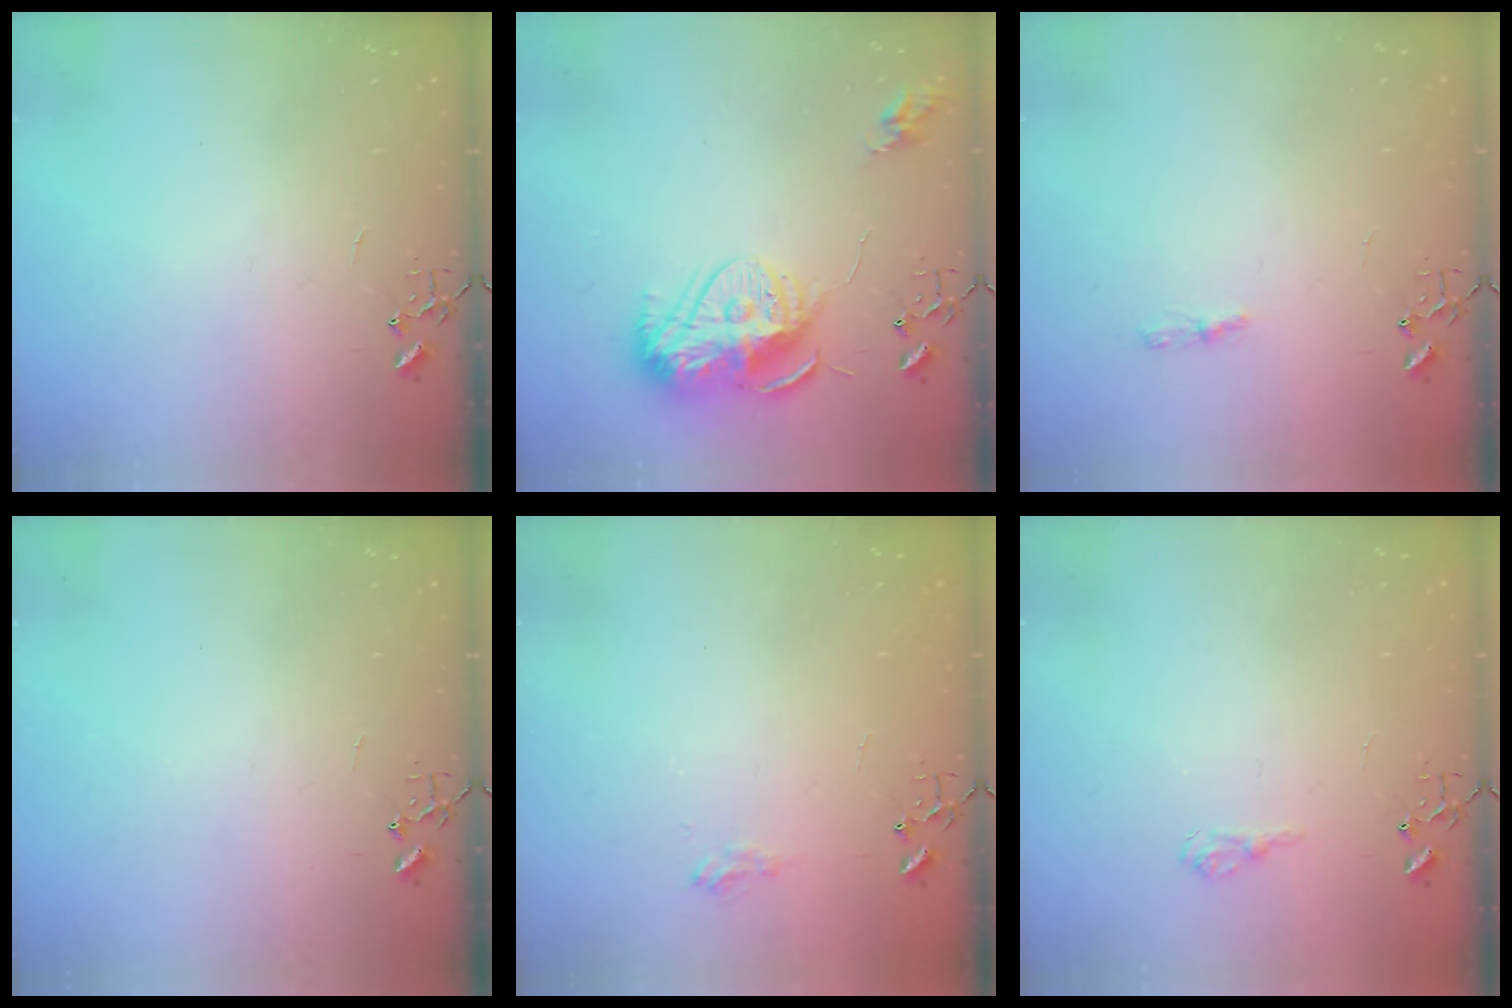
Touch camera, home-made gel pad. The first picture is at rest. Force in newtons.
{"total": 14.0, "press": 13.9, "slide": 1.2}
{"total": 3.8, "press": 3.8, "slide": 0.5}
{"total": 0.0}
{"total": 7.6, "press": 7.6, "slide": 0.9}
{"total": 8.0, "press": 7.9, "slide": 1.0}